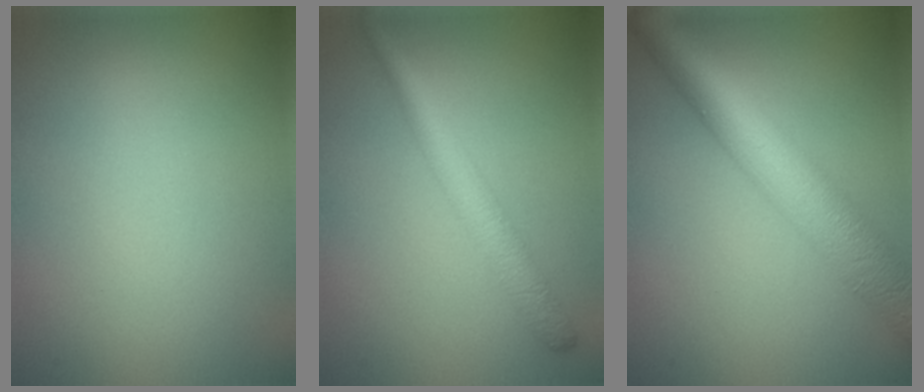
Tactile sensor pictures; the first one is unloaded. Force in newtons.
{"total": 3.4, "press": 3.4, "slide": 0.1}
{"total": 8.1, "press": 8.1, "slide": 0.1}